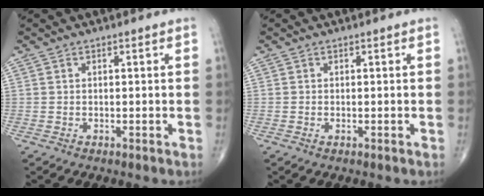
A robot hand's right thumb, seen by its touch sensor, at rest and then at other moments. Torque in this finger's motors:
{"motor_torque": [-0.07, 0.05, -0.24, -0.01, -0.03]}